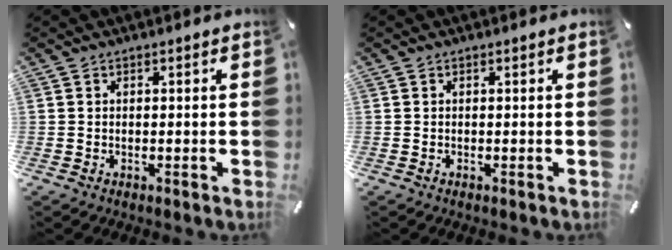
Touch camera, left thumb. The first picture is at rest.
{"total": 0.0}